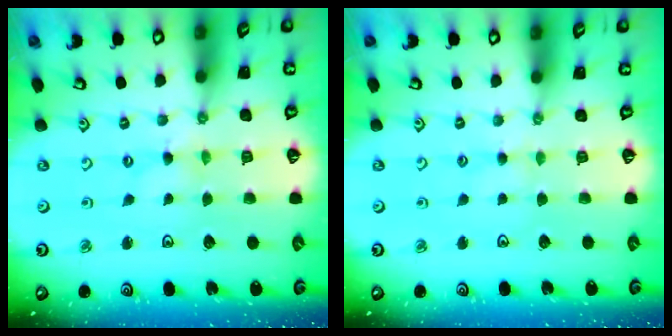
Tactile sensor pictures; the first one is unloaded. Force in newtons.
{"total": 1.5, "press": 1.4, "slide": 0.3}